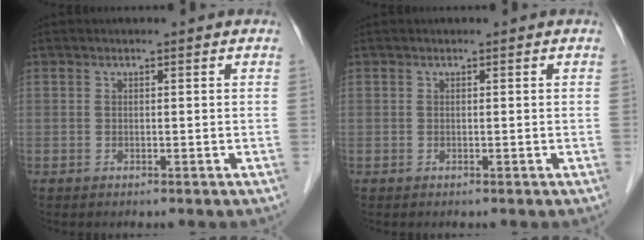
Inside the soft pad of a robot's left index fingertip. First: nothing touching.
{"total": 0.0}